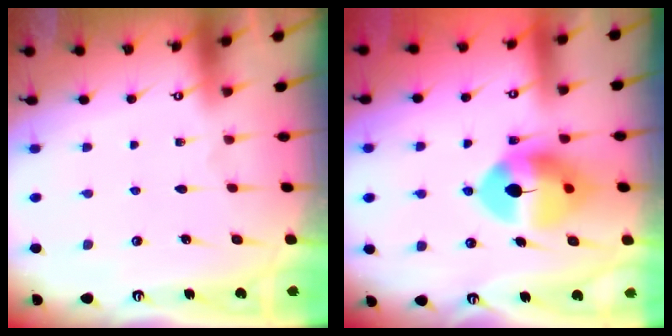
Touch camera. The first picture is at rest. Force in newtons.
{"total": 11.3, "press": 11.1, "slide": 2.0}